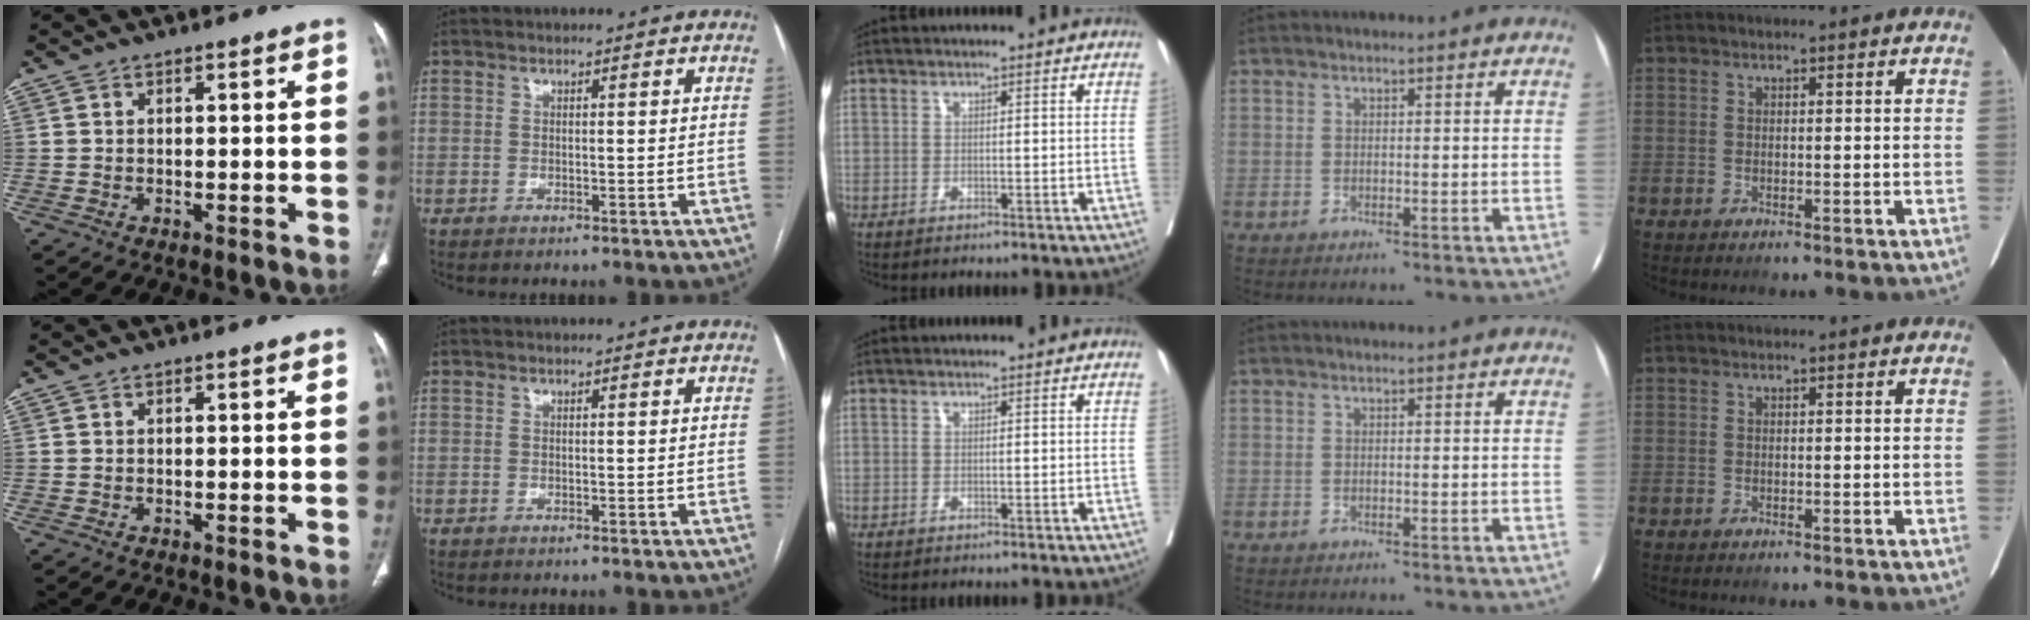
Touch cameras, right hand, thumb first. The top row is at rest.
{}